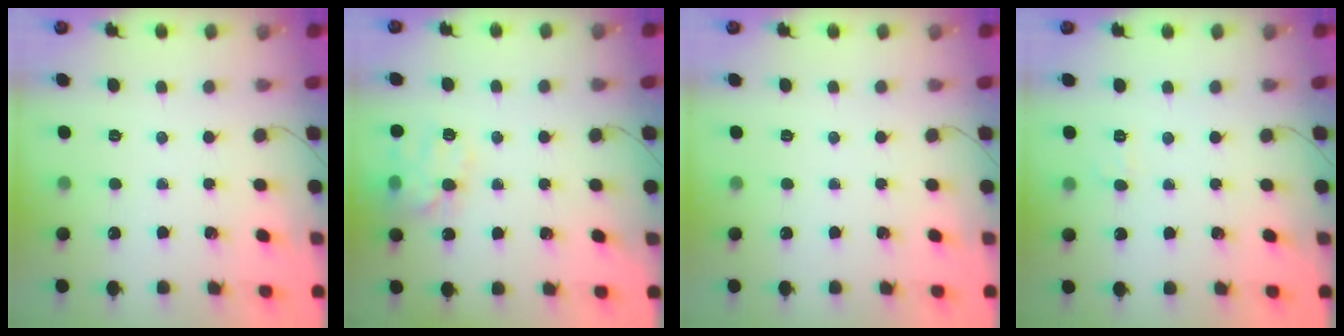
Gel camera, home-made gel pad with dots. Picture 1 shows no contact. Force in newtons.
{"total": 11.9, "press": 11.8, "slide": 0.6}
{"total": 0.0}
{"total": 4.5, "press": 4.2, "slide": 1.5}